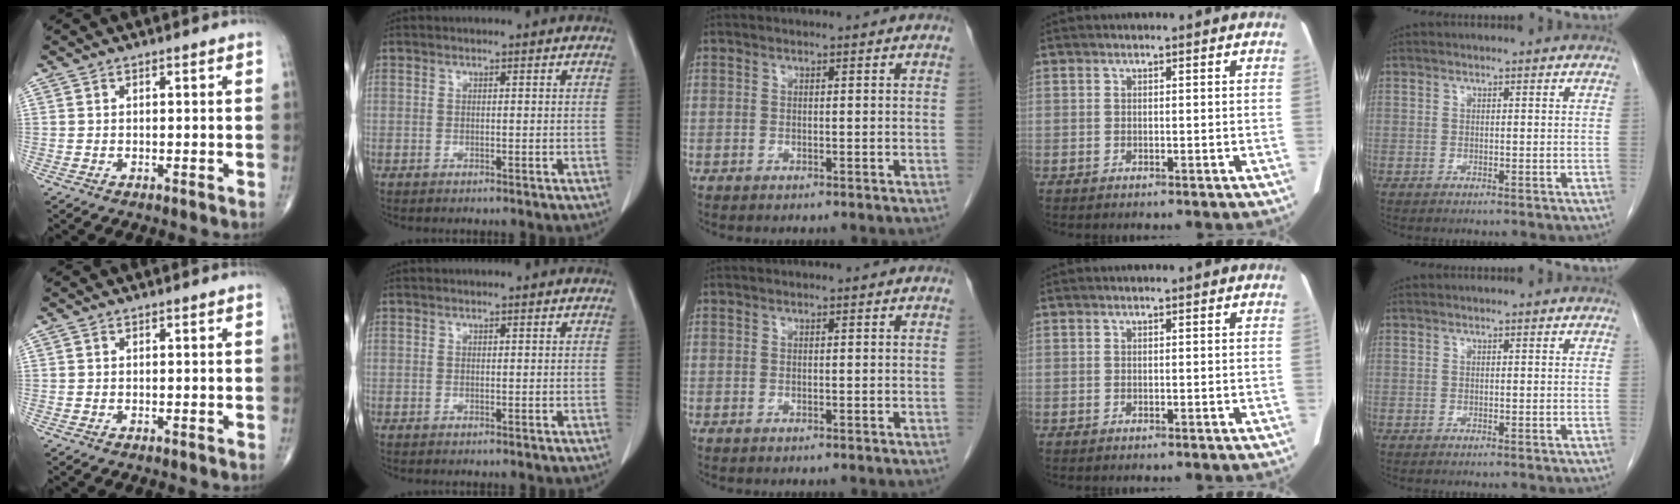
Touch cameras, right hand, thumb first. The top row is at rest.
{}